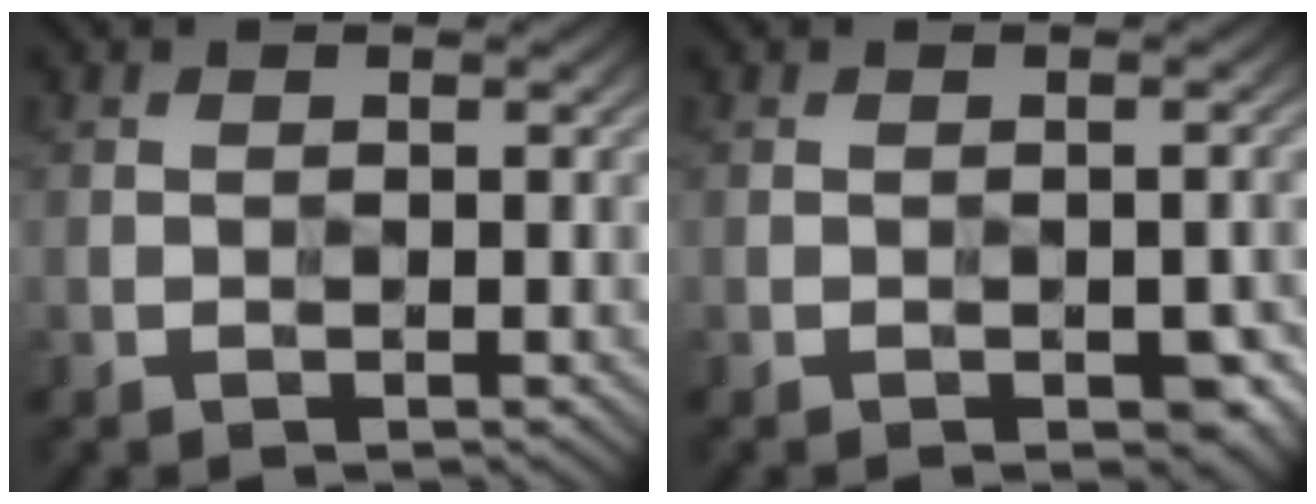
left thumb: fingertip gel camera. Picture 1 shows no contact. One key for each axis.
{"total": 4.6, "fx": -2.2, "fy": 2.8, "fz": 2.9, "tx": -0.027, "ty": -0.020, "tz": -0.019}